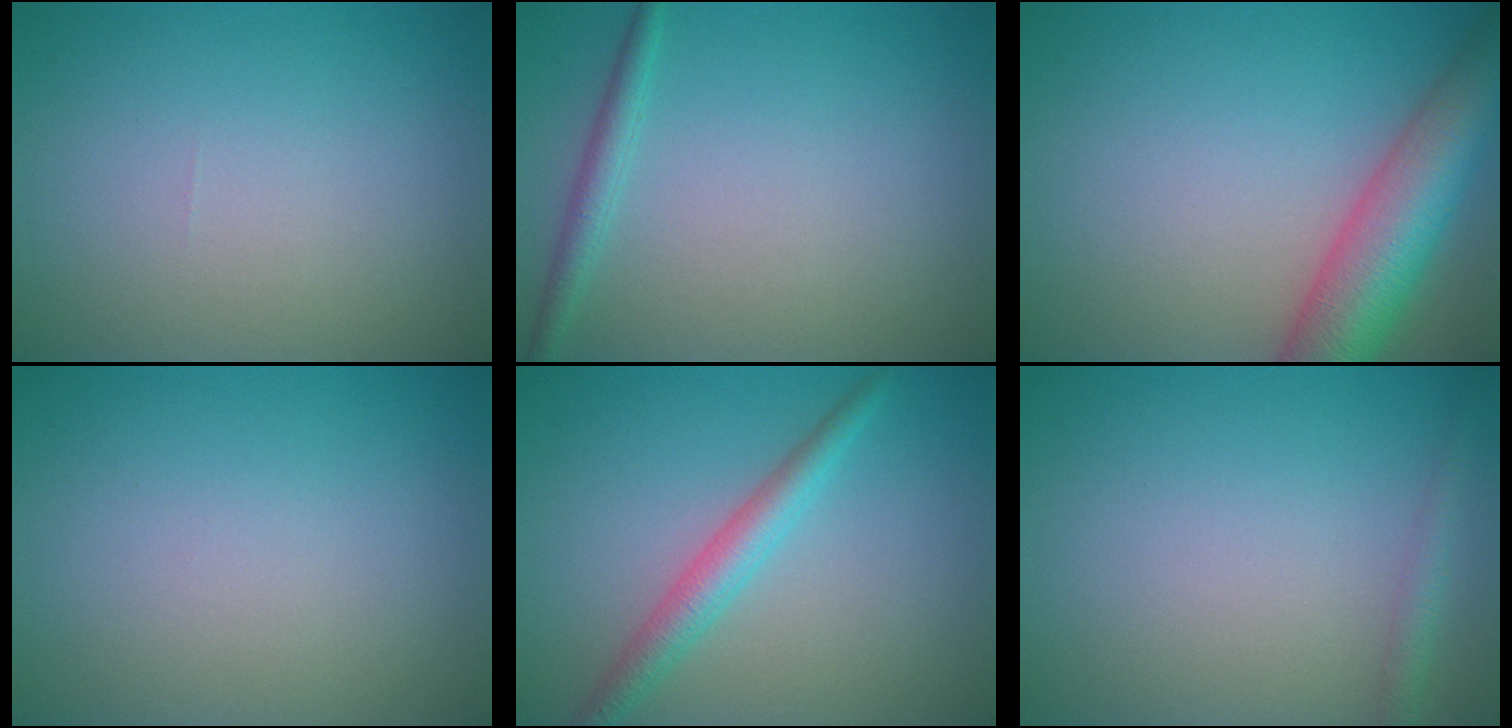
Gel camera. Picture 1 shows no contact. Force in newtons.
{"total": 1.6, "press": 1.6, "slide": 0.0}
{"total": 8.6, "press": 8.6, "slide": 0.5}
{"total": 0.0}
{"total": 3.0, "press": 3.0, "slide": 0.0}
{"total": 1.5, "press": 1.5, "slide": 0.1}